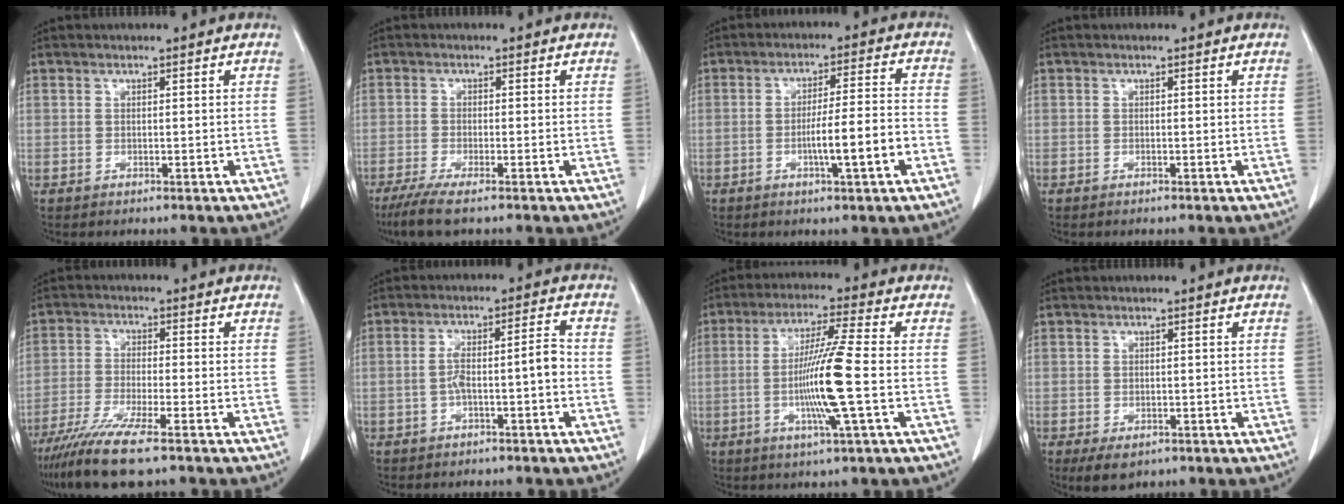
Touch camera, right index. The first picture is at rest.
{"total": 5.5, "force": [-4.0, 0.3, 3.8], "torque": [-0.067, -0.015, -0.069]}
{"total": 8.1, "force": [-2.9, -0.1, 7.6], "torque": [-0.123, 0.004, -0.046]}
{"total": 0.0}
{"total": 9.9, "force": [-7.2, 0.2, 6.7], "torque": [-0.122, -0.027, -0.125]}
{"total": 5.4, "force": [-1.5, 0.7, 5.1], "torque": [-0.091, 0.025, -0.021]}
{"total": 10.6, "force": [-1.8, -1.2, 10.4], "torque": [-0.202, -0.010, -0.037]}
{"total": 3.5, "force": [-2.1, 2.1, 1.8], "torque": [-0.031, -0.005, -0.025]}